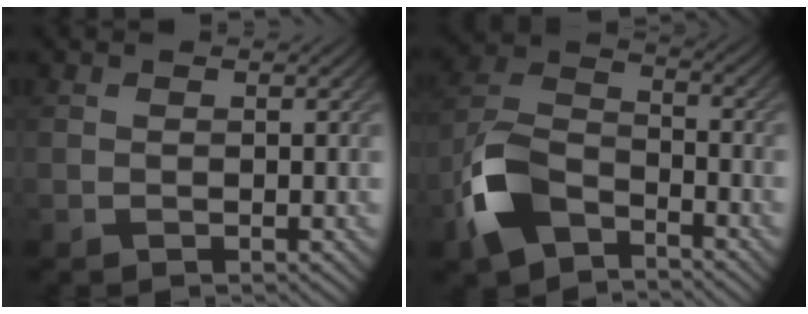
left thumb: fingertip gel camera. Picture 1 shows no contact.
{"total": 9.9, "force": [-5.9, 5.2, 6.0], "torque": [-0.138, -0.001, -0.137]}